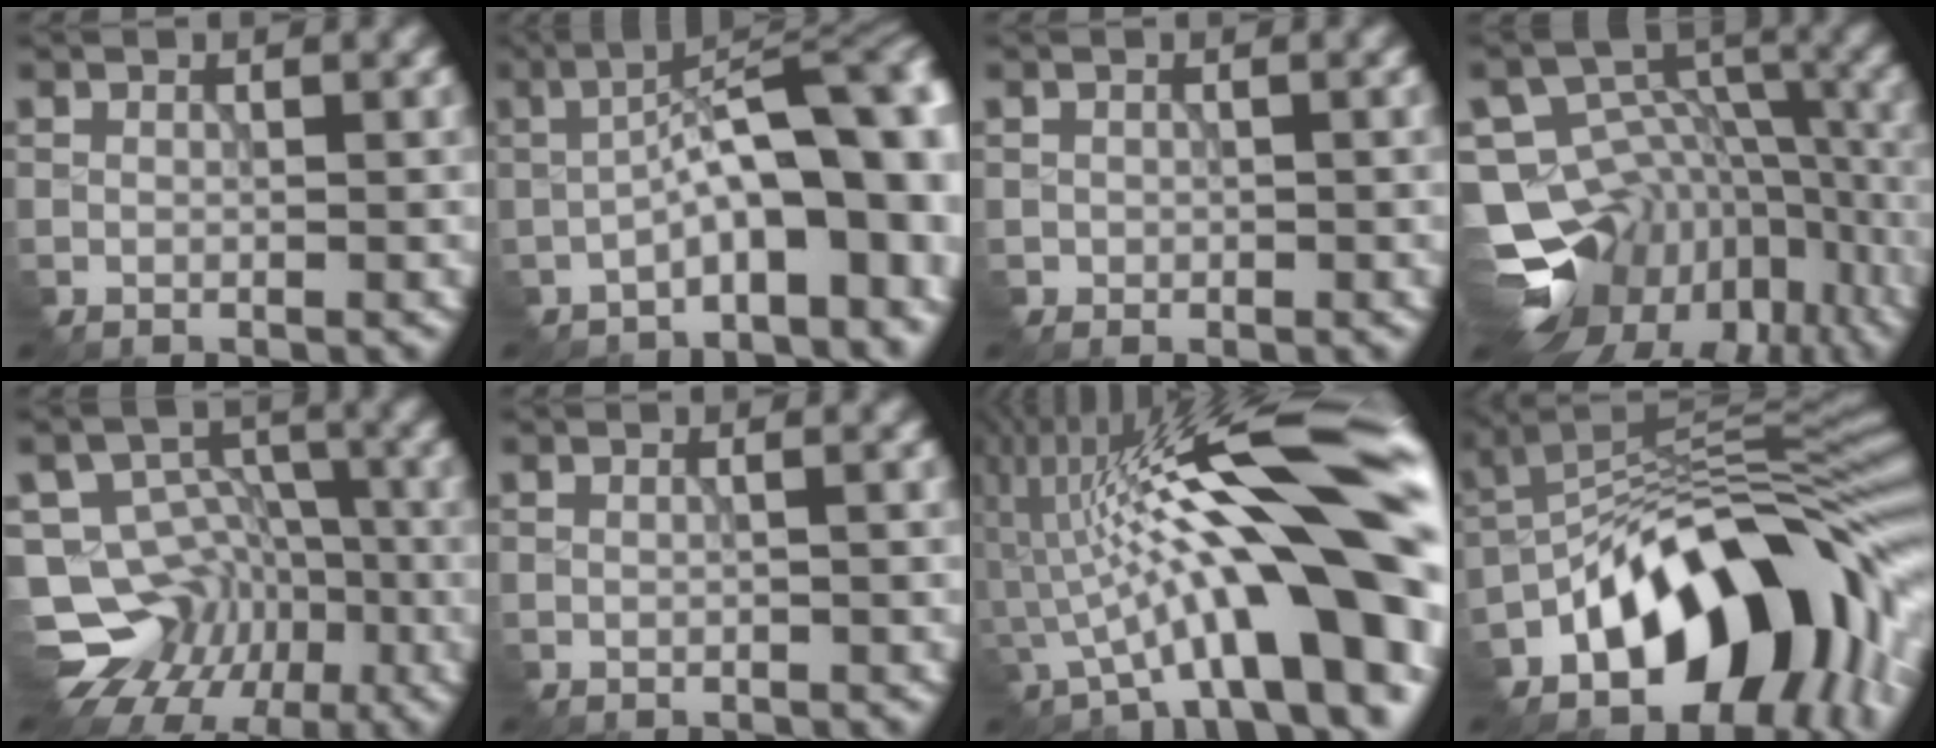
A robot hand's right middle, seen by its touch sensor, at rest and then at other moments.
{"total": 13.1, "force": [-2.6, 5.0, 11.8], "torque": [-0.158, 0.029, -0.034]}
{"total": 0.7, "force": [0.0, 0.6, 0.3], "torque": [-0.006, 0.000, 0.003]}
{"total": 16.0, "force": [-8.6, 11.2, 7.5], "torque": [-0.151, -0.009, -0.106]}
{"total": 11.7, "force": [-6.1, 9.3, 3.6], "torque": [-0.061, -0.008, -0.103]}
{"total": 1.8, "force": [0.3, 0.9, 1.5], "torque": [-0.009, 0.011, -0.009]}
{"total": 17.2, "force": [-1.3, 4.6, 16.6], "torque": [-0.244, 0.036, -0.024]}
{"total": 14.1, "force": [-6.1, 7.9, 10.0], "torque": [-0.129, 0.019, -0.119]}